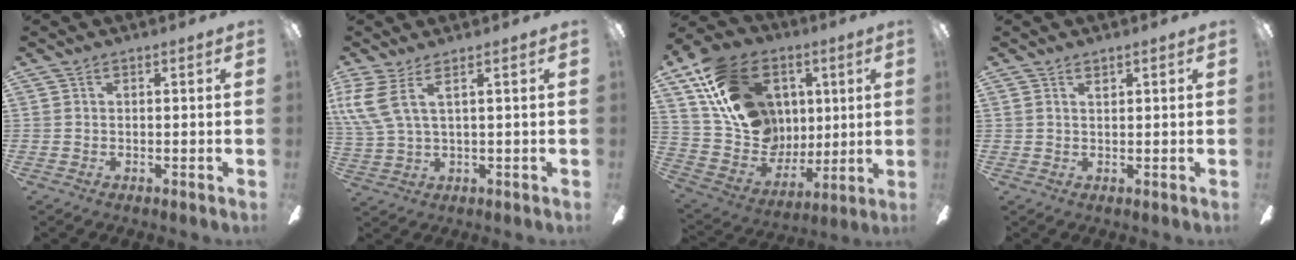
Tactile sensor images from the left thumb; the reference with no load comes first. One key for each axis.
{"total": 7.1, "fx": 3.3, "fy": 2.4, "fz": 5.9, "tx": -0.140, "ty": -0.012, "tz": 0.061}
{"total": 23.4, "fx": 8.3, "fy": 17.7, "fz": 12.9, "tx": -0.242, "ty": -0.015, "tz": 0.169}
{"total": 1.1, "fx": 1.0, "fy": 0.4, "fz": 0.3, "tx": -0.007, "ty": -0.001, "tz": 0.020}